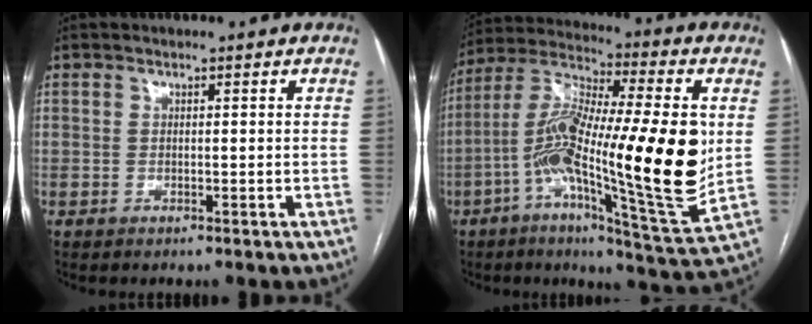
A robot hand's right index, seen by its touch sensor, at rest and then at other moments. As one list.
[{"total": 24.8, "force": [-1.8, 3.1, 24.6], "torque": [-0.414, 0.003, -0.035]}]